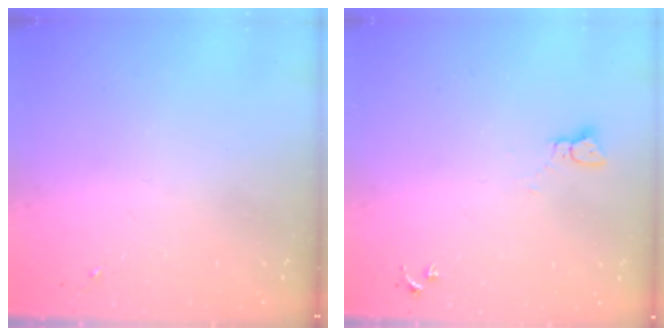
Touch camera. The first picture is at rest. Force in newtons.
{"total": 2.3, "press": 2.3, "slide": 0.3}